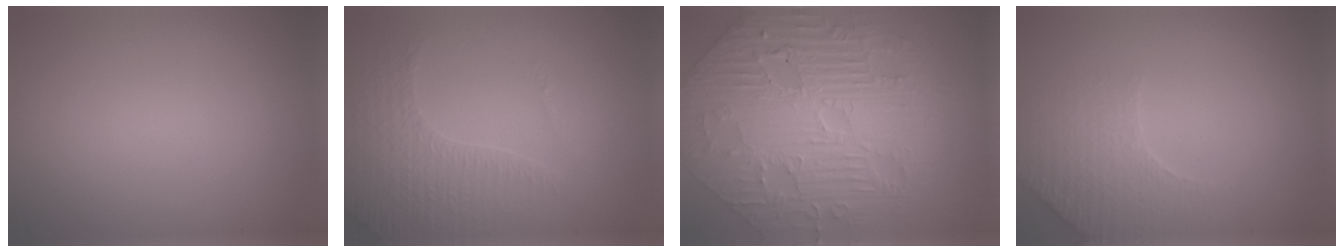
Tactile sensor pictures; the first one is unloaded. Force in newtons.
{"total": 4.4, "press": 3.3, "slide": 2.9}
{"total": 11.5, "press": 7.9, "slide": 8.4}
{"total": 3.7, "press": 3.6, "slide": 1.0}